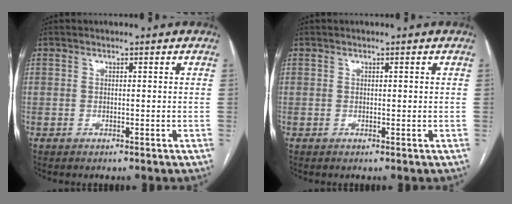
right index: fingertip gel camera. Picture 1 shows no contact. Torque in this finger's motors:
{"motor_torque": [0.06, 0.15, -0.03, -0.01]}